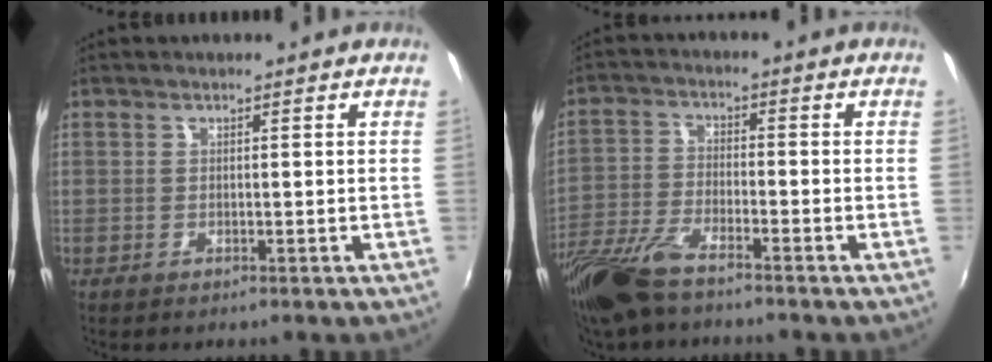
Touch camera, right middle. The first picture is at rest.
{"total": 11.2, "force": [-8.6, 2.7, 6.7], "torque": [-0.155, -0.025, -0.175]}